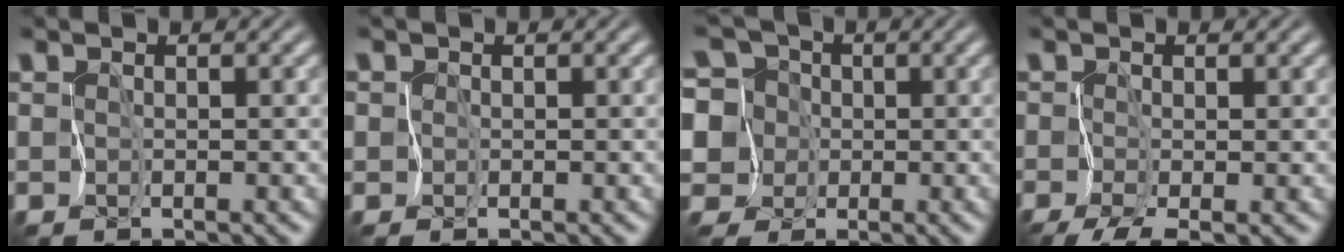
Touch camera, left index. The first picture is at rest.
{"total": 0.9, "force": [0.1, 0.9, -0.1], "torque": [0.010, 0.003, 0.002]}
{"total": 9.4, "force": [1.2, 8.6, 3.5], "torque": [-0.080, 0.036, -0.014]}
{"total": 3.0, "force": [-1.7, 1.0, 2.2], "torque": [-0.038, 0.001, -0.032]}